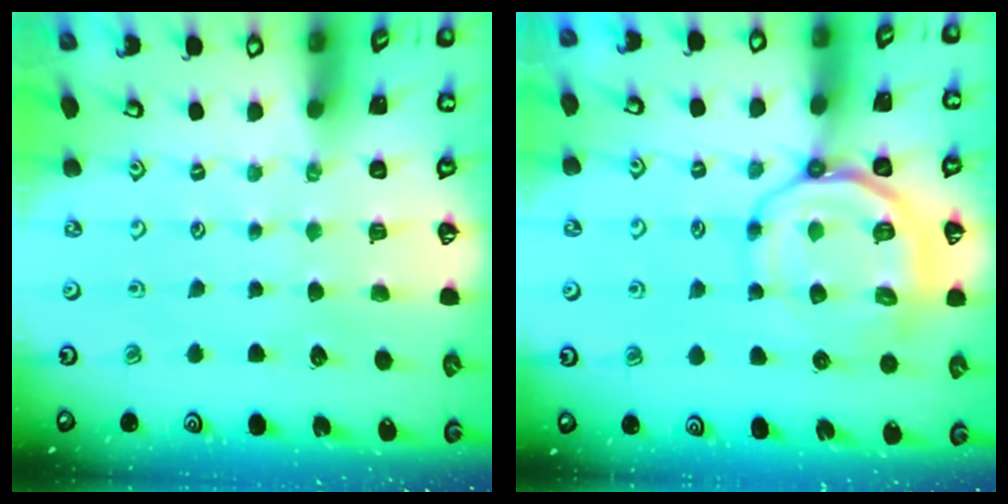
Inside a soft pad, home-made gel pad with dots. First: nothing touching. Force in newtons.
{"total": 11.5, "press": 11.2, "slide": 2.6}